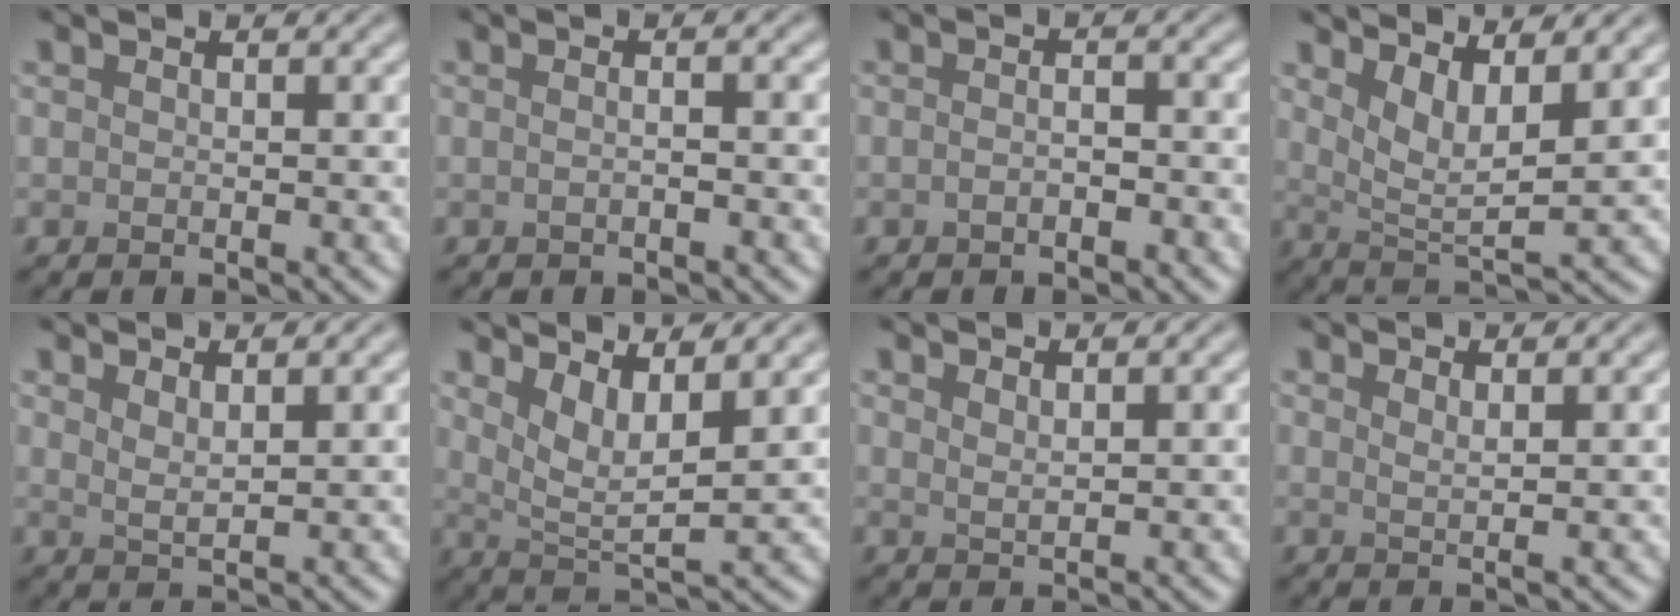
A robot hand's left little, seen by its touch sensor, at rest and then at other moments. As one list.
[{"total": 2.3, "force": [0.3, 1.1, 2.0], "torque": [-0.007, -0.004, -0.016]}, {"total": 1.4, "force": [-0.7, 0.4, 1.1], "torque": [-0.022, 0.001, -0.016]}, {"total": 4.6, "force": [2.5, 1.3, 3.6], "torque": [-0.071, -0.011, 0.050]}, {"total": 2.0, "force": [1.5, 0.5, 1.2], "torque": [-0.021, -0.003, 0.027]}, {"total": 4.5, "force": [2.5, 1.2, 3.5], "torque": [-0.070, -0.011, 0.050]}, {"total": 1.3, "force": [1.0, 0.3, 0.6], "torque": [-0.013, -0.001, 0.019]}, {"total": 1.6, "force": [1.1, 0.4, 1.1], "torque": [-0.012, 0.000, 0.014]}]